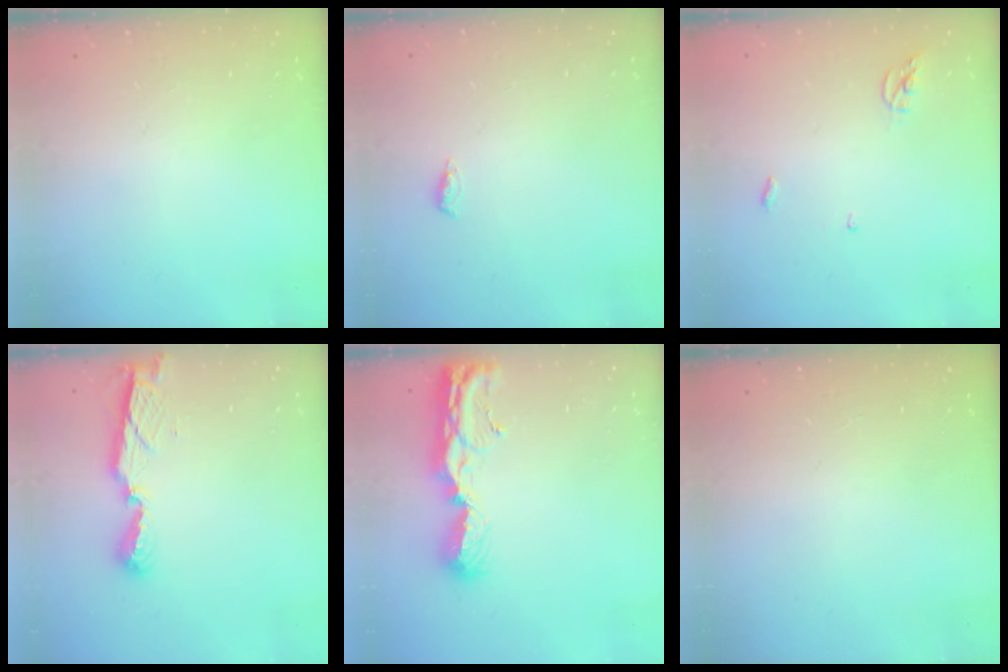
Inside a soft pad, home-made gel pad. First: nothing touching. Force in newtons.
{"total": 3.8, "press": 3.6, "slide": 1.2}
{"total": 3.8, "press": 3.7, "slide": 0.2}
{"total": 7.9, "press": 7.8, "slide": 0.3}
{"total": 10.1, "press": 10.0, "slide": 0.8}
{"total": 0.0}